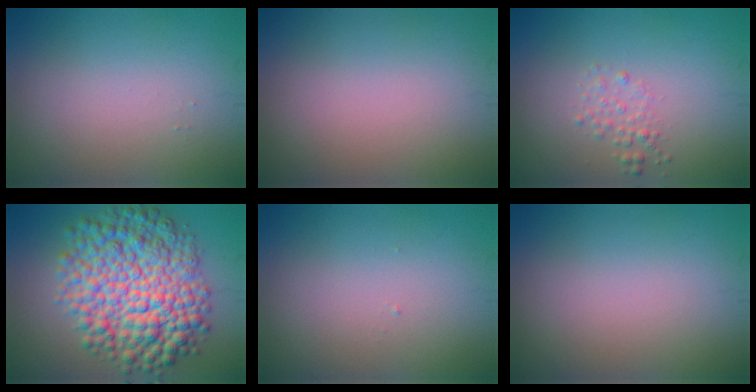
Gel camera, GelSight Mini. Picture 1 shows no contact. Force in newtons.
{"total": 0.0}
{"total": 1.3, "press": 1.3, "slide": 0.1}
{"total": 11.3, "press": 11.3, "slide": 0.1}
{"total": 0.0}
{"total": 0.0}